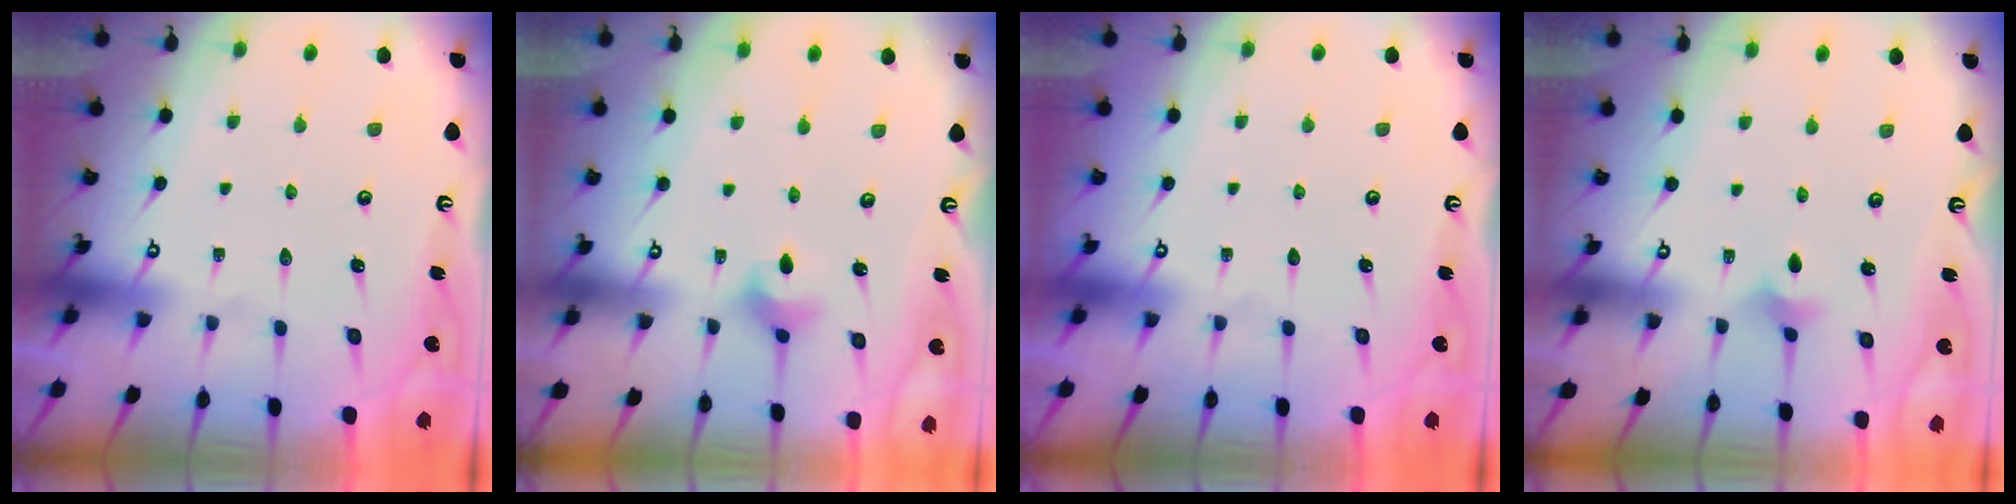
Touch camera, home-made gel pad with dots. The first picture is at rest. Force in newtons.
{"total": 3.9, "press": 3.9, "slide": 0.7}
{"total": 0.0}
{"total": 2.4, "press": 2.3, "slide": 0.4}